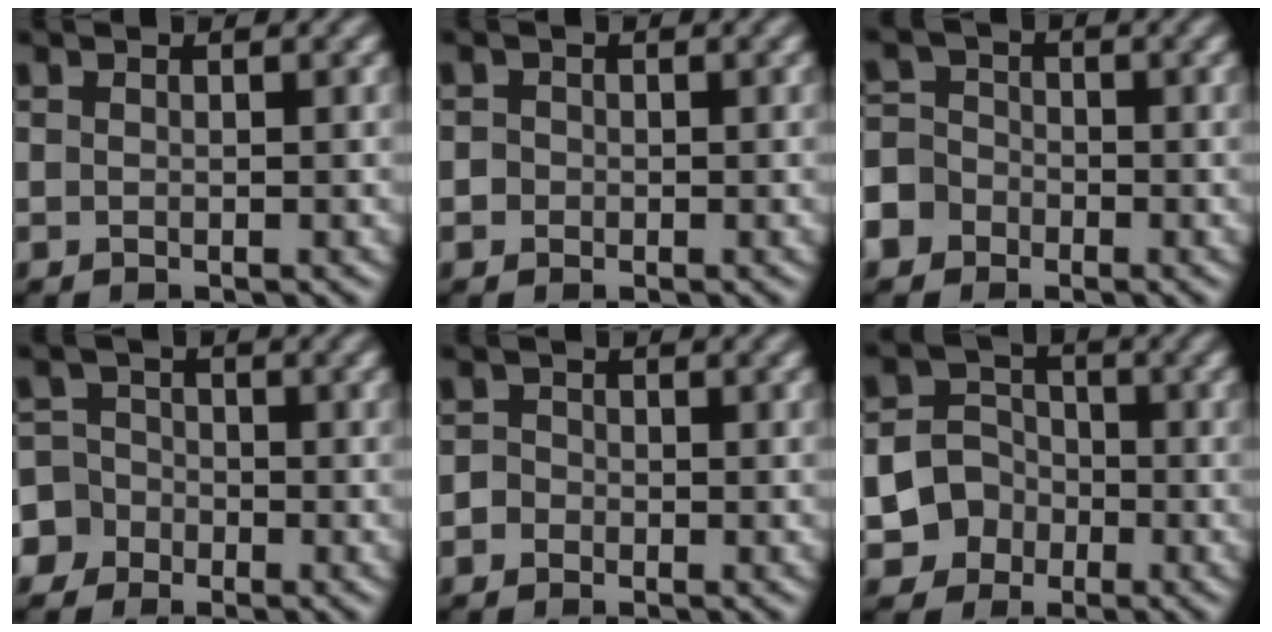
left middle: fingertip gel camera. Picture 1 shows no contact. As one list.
[{"total": 1.3, "force": [-0.1, 1.2, 0.3], "torque": [0.010, 0.004, -0.008]}, {"total": 6.3, "force": [-3.4, 5.2, 1.2], "torque": [-0.022, 0.002, -0.086]}, {"total": 6.4, "force": [-3.2, 5.5, 0.9], "torque": [-0.010, 0.006, -0.087]}, {"total": 1.6, "force": [-0.7, 1.5, 0.2], "torque": [0.012, 0.010, -0.028]}, {"total": 5.7, "force": [-2.2, 5.2, 1.0], "torque": [-0.002, 0.002, -0.065]}]